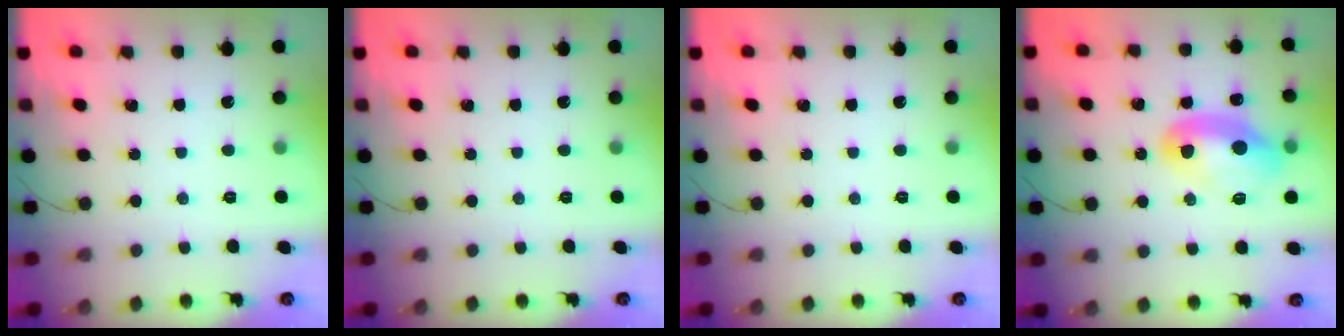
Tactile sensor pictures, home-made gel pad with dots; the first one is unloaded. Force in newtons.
{"total": 0.0}
{"total": 0.0}
{"total": 12.2, "press": 12.1, "slide": 1.3}